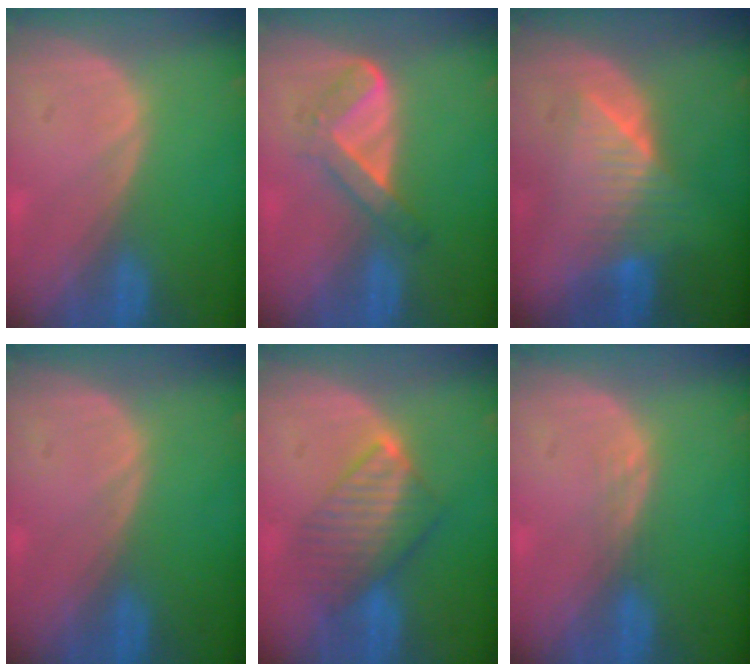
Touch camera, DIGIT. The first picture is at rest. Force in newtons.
{"total": 5.7, "press": 4.8, "slide": 3.1}
{"total": 6.6, "press": 6.6, "slide": 0.5}
{"total": 0.0}
{"total": 6.8, "press": 6.7, "slide": 1.0}
{"total": 1.1, "press": 1.1, "slide": 0.1}